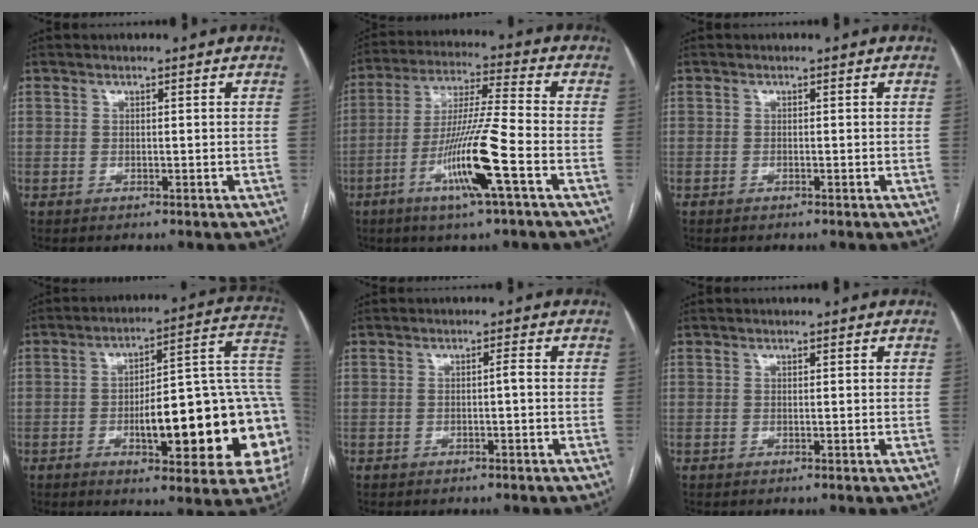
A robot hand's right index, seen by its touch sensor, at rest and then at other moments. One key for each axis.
{"total": 12.9, "fx": -5.1, "fy": -0.8, "fz": 11.8, "tx": -0.230, "ty": -0.011, "tz": -0.099}
{"total": 0.0}
{"total": 22.9, "fx": -4.5, "fy": 5.3, "fz": 21.9, "tx": -0.212, "ty": 0.029, "tz": -0.051}
{"total": 1.0, "fx": -0.2, "fy": 0.0, "fz": 0.9, "tx": -0.014, "ty": 0.002, "tz": -0.004}
{"total": 0.0}